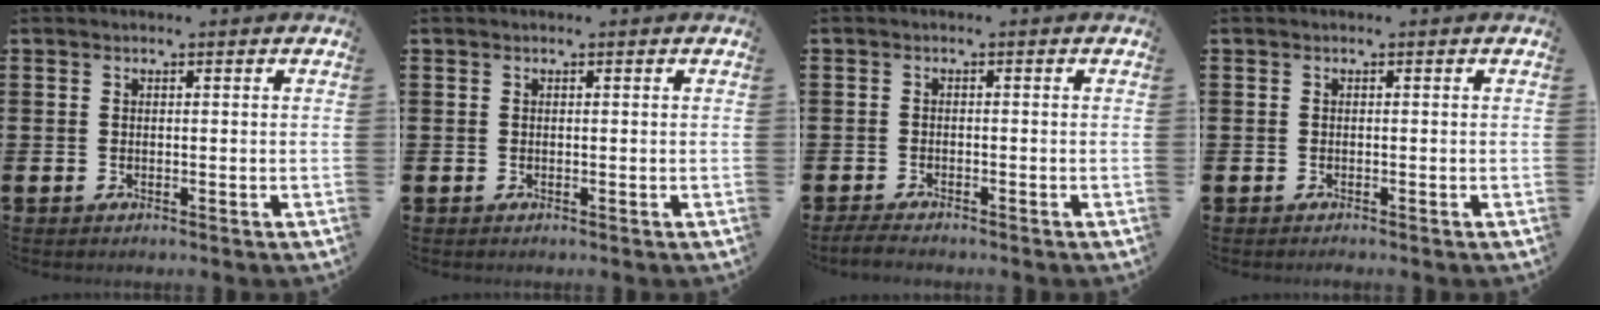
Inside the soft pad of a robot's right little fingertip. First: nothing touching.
{"total": 0.0}
{"total": 1.3, "force": [-1.2, 0.1, 0.4], "torque": [-0.011, 0.002, -0.025]}
{"total": 0.0}